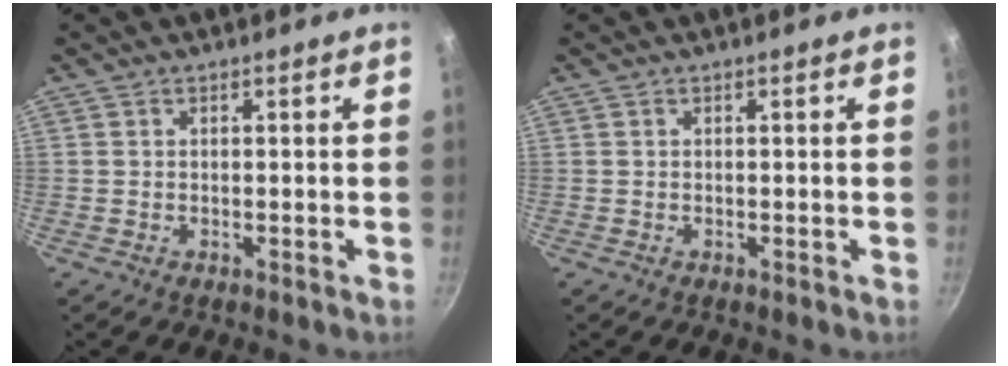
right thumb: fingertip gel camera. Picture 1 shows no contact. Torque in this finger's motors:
{"motor_torque": [0.00, 0.00, -0.03, -0.03, 0.00]}